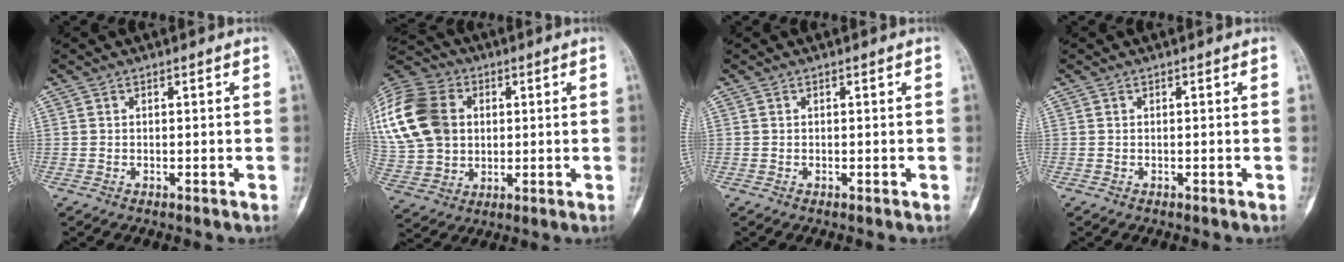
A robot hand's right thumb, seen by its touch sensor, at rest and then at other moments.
{"total": 26.1, "force": [5.6, 20.4, 15.2], "torque": [-0.367, 0.051, 0.116]}
{"total": 0.0}
{"total": 0.0}